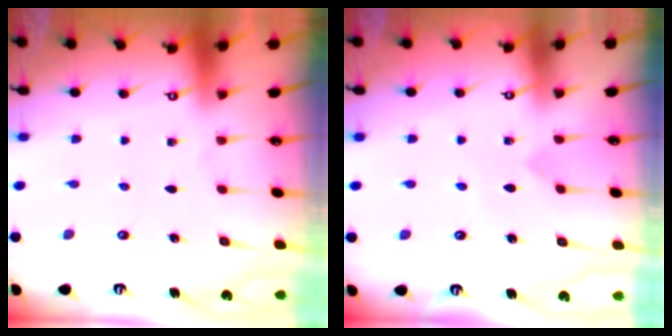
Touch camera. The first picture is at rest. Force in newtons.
{"total": 3.3, "press": 3.3, "slide": 0.2}